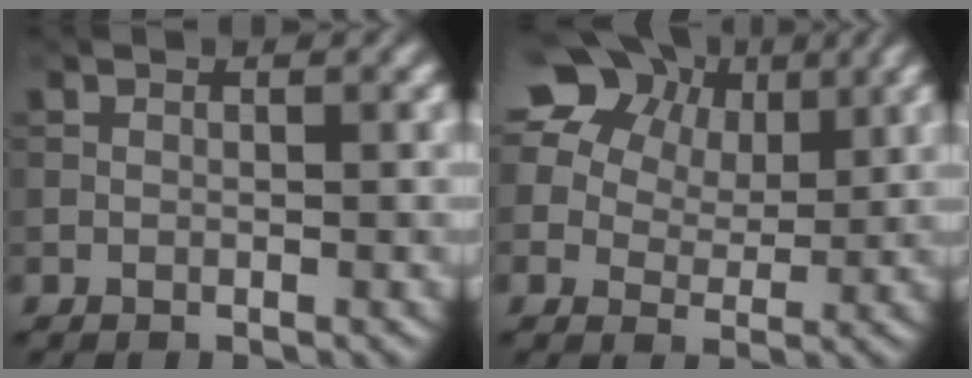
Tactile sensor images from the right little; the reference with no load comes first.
{"total": 18.2, "force": [9.5, 12.8, 8.8], "torque": [-0.204, 0.052, 0.165]}